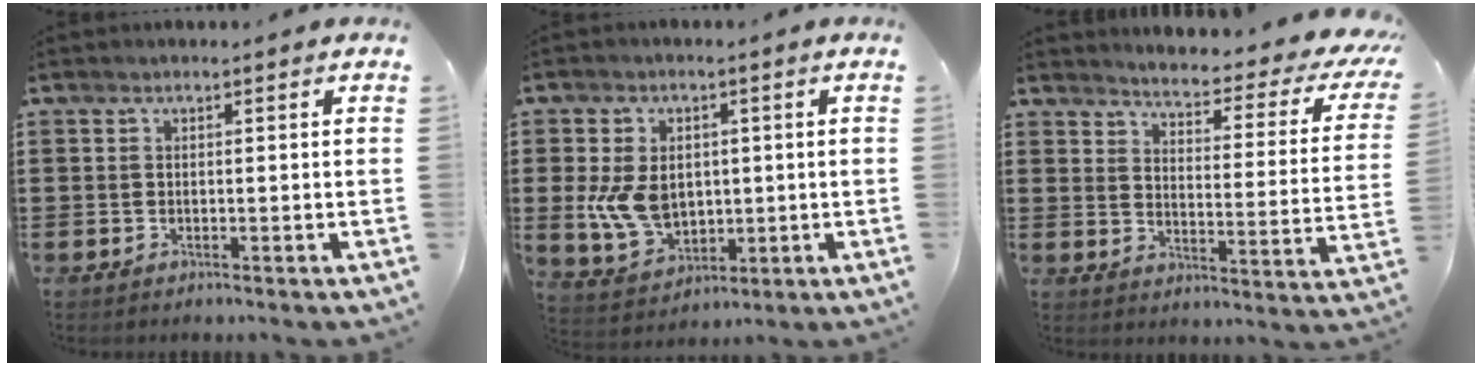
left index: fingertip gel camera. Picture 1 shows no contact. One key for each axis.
{"total": 8.4, "fx": 0.1, "fy": 6.4, "fz": 5.4, "tx": -0.128, "ty": 0.007, "tz": 0.003}
{"total": 3.4, "fx": 3.1, "fy": 0.0, "fz": 1.4, "tx": -0.039, "ty": -0.035, "tz": 0.041}